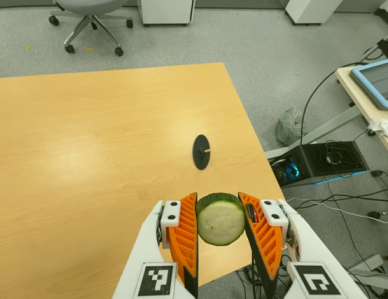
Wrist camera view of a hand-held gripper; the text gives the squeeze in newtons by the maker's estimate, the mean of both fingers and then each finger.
{"total": 11.2, "left": 10.1, "right": 12.3}